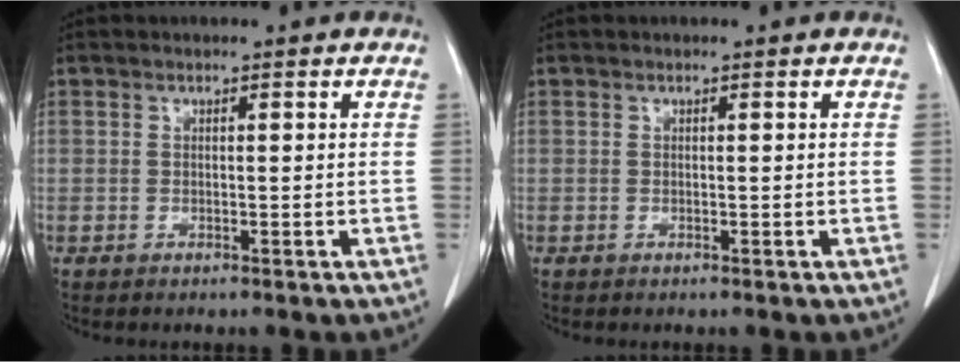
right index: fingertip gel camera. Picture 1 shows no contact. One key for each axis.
{"total": 0.0}